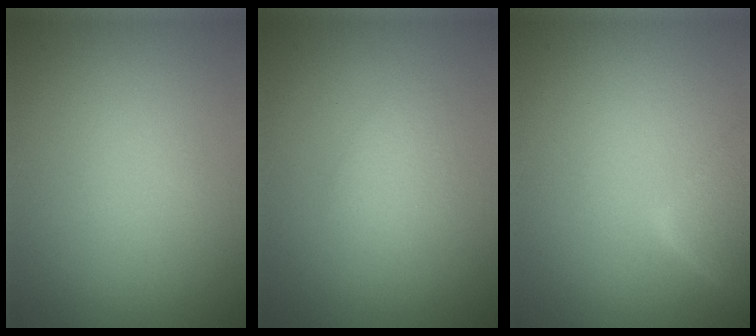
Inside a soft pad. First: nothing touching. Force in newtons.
{"total": 1.4, "press": 1.4, "slide": 0.0}
{"total": 4.1, "press": 4.1, "slide": 0.2}